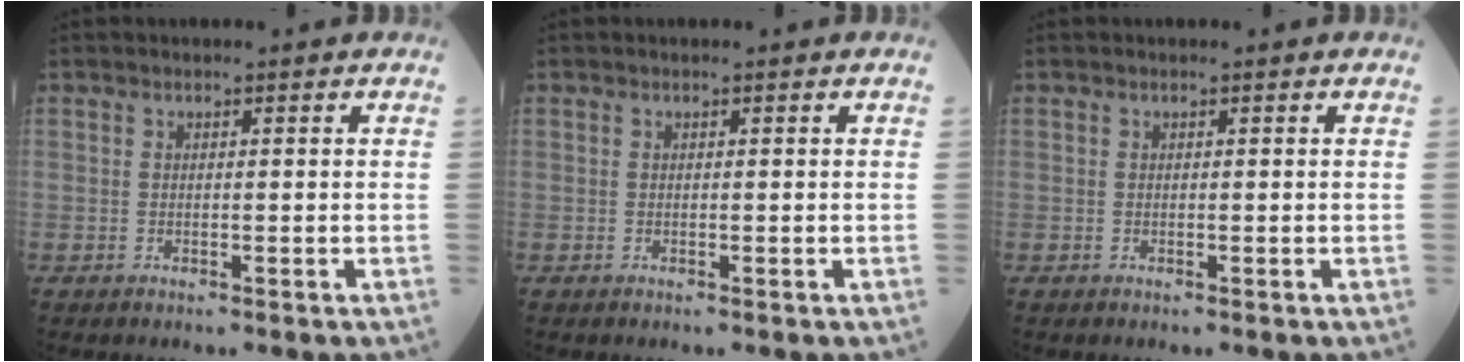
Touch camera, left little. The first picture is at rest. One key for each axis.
{"total": 0.0}
{"total": 0.0}